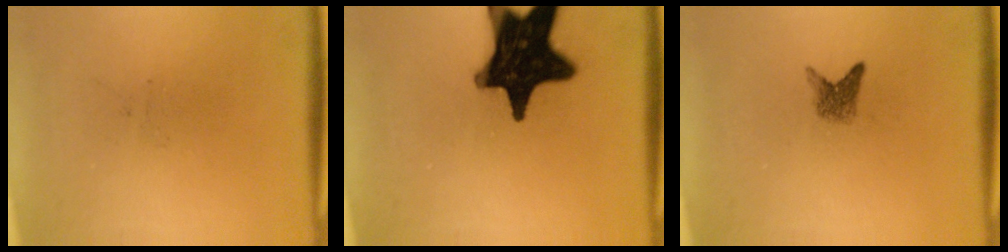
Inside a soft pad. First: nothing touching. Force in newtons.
{"total": 19.2}
{"total": 1.8}